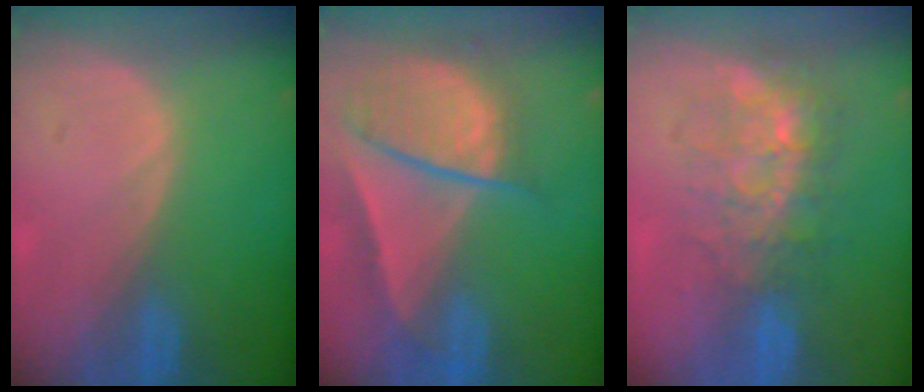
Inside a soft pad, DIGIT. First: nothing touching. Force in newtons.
{"total": 9.5, "press": 8.2, "slide": 4.8}
{"total": 8.7, "press": 7.5, "slide": 4.3}